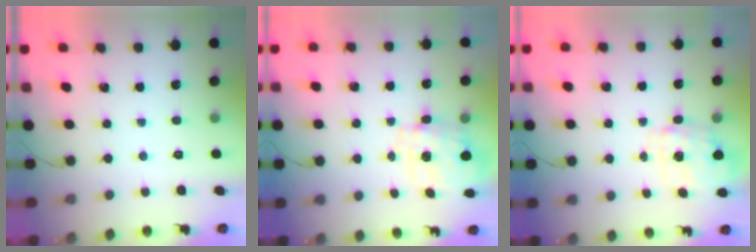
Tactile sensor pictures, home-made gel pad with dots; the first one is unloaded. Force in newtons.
{"total": 8.8, "press": 8.7, "slide": 0.7}
{"total": 3.9, "press": 3.9, "slide": 0.8}